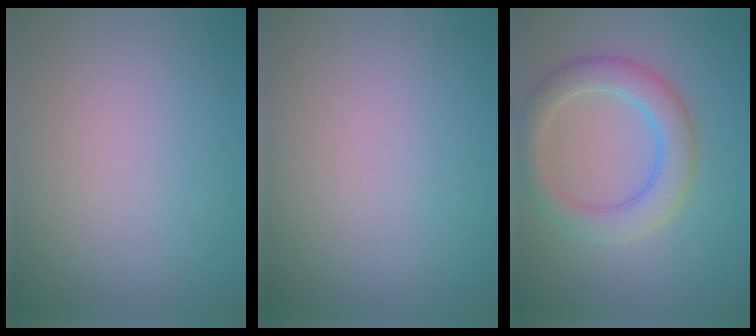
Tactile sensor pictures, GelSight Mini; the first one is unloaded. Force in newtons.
{"total": 0.0}
{"total": 4.3, "press": 4.3, "slide": 0.0}